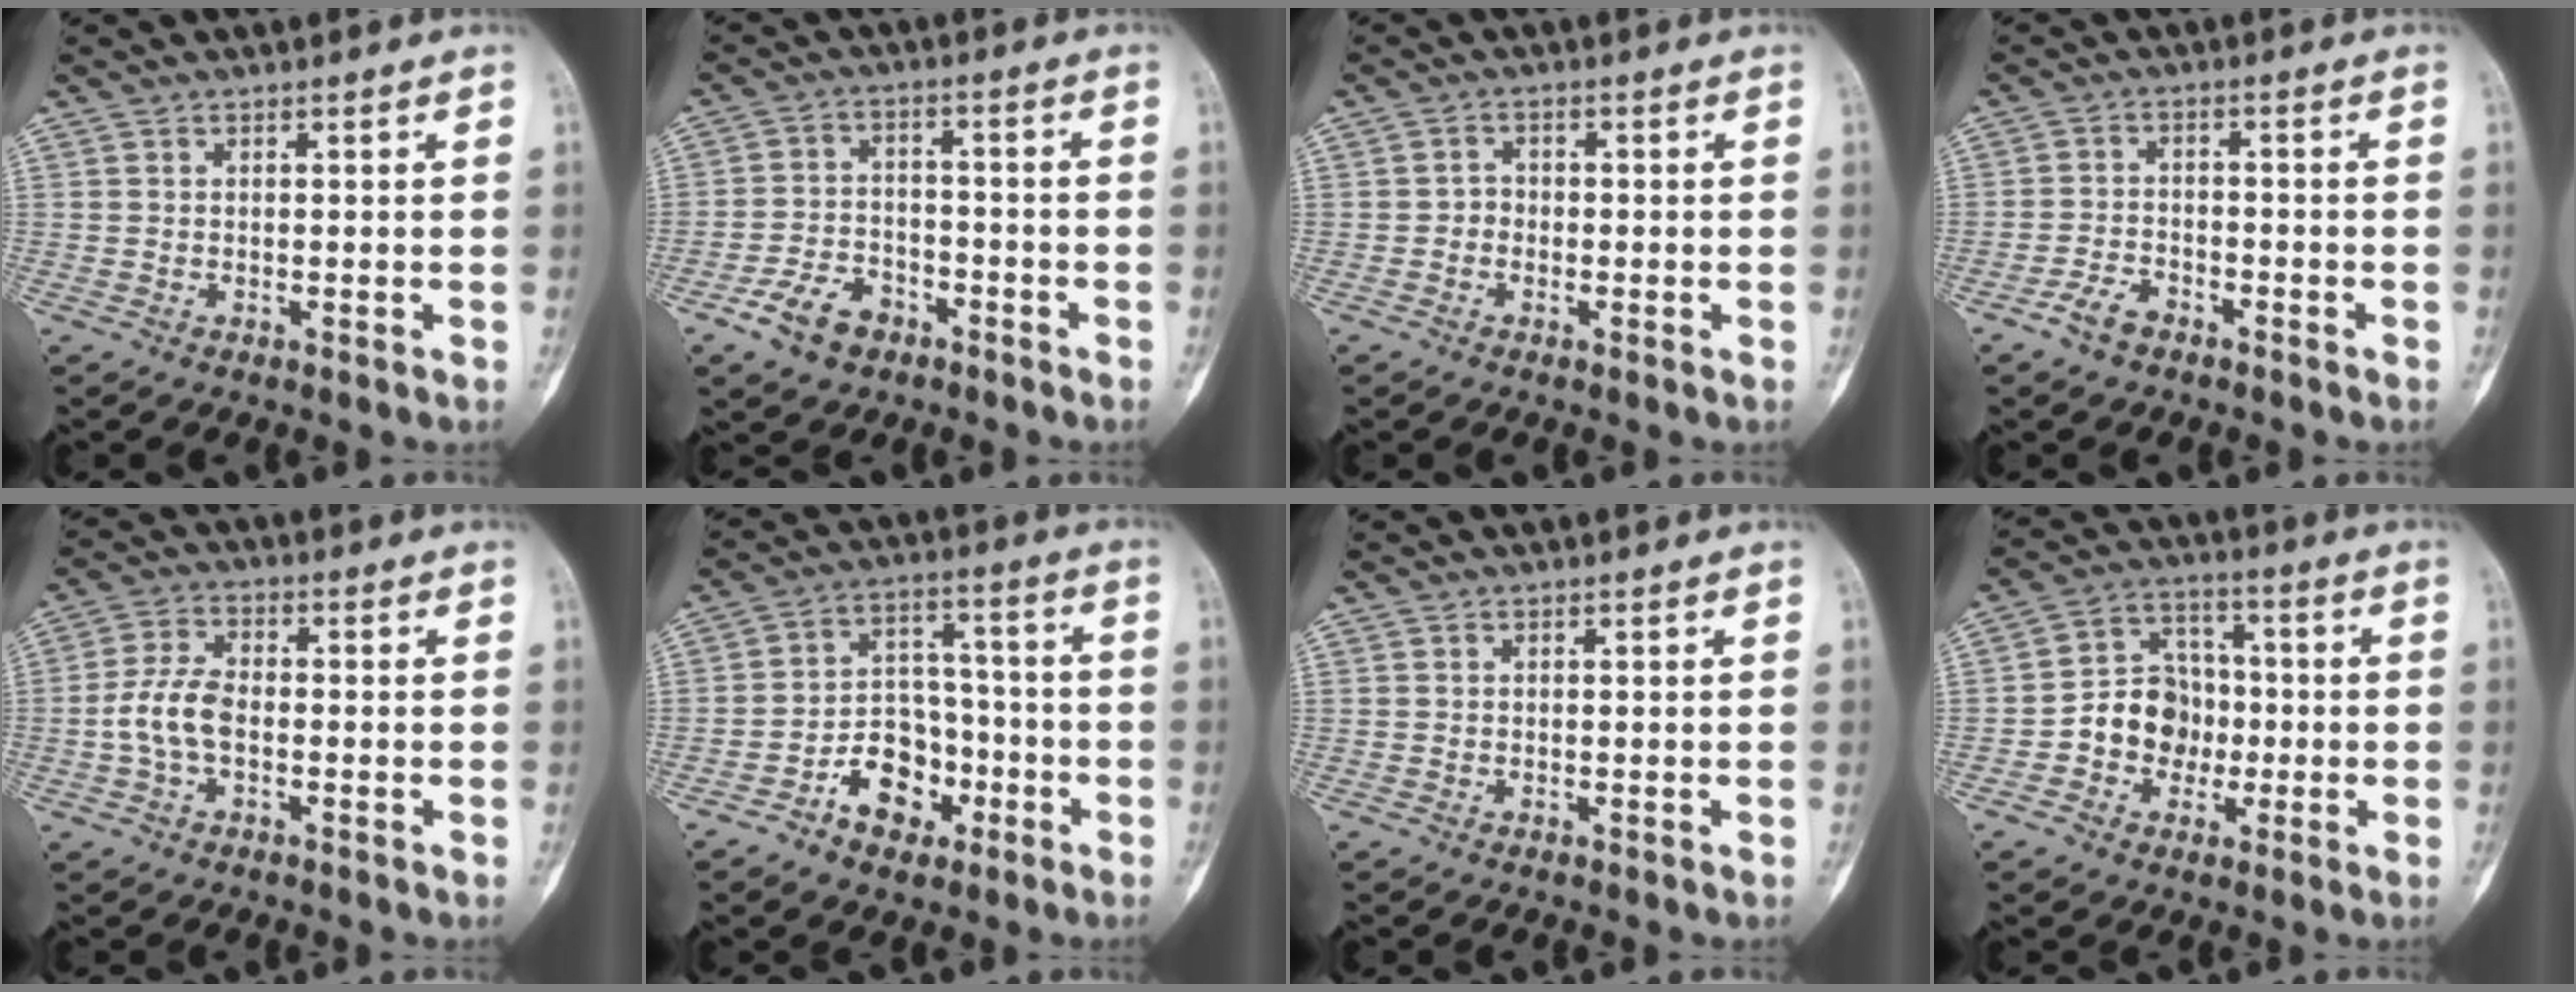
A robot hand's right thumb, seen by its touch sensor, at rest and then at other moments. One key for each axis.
{"total": 7.7, "fx": -4.7, "fy": 4.9, "fz": 3.7, "tx": -0.051, "ty": 0.032, "tz": -0.083}
{"total": 1.9, "fx": -0.7, "fy": 1.7, "fz": 0.7, "tx": 0.005, "ty": 0.008, "tz": -0.020}
{"total": 4.1, "fx": -3.0, "fy": 2.0, "fz": 2.0, "tx": -0.035, "ty": 0.019, "tz": -0.056}
{"total": 7.2, "fx": -1.3, "fy": 4.0, "fz": 5.8, "tx": -0.123, "ty": 0.020, "tz": -0.029}
{"total": 10.8, "fx": -5.1, "fy": 7.7, "fz": 5.6, "tx": -0.045, "ty": 0.053, "tz": -0.086}
{"total": 0.0}
{"total": 10.0, "fx": -2.0, "fy": 8.6, "fz": 4.7, "tx": -0.036, "ty": 0.036, "tz": -0.044}